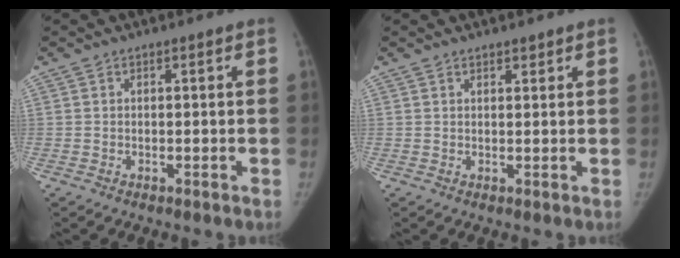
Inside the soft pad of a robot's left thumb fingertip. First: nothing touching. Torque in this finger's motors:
{"motor_torque": [-0.15, -0.02, 0.24, 0.44, -0.05]}